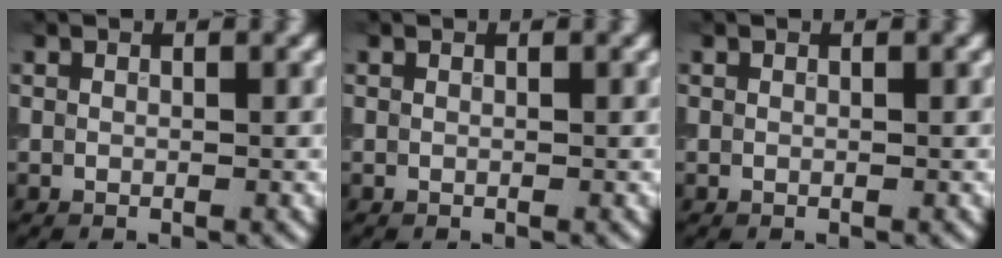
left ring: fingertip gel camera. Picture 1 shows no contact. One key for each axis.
{"total": 0.0}
{"total": 0.0}